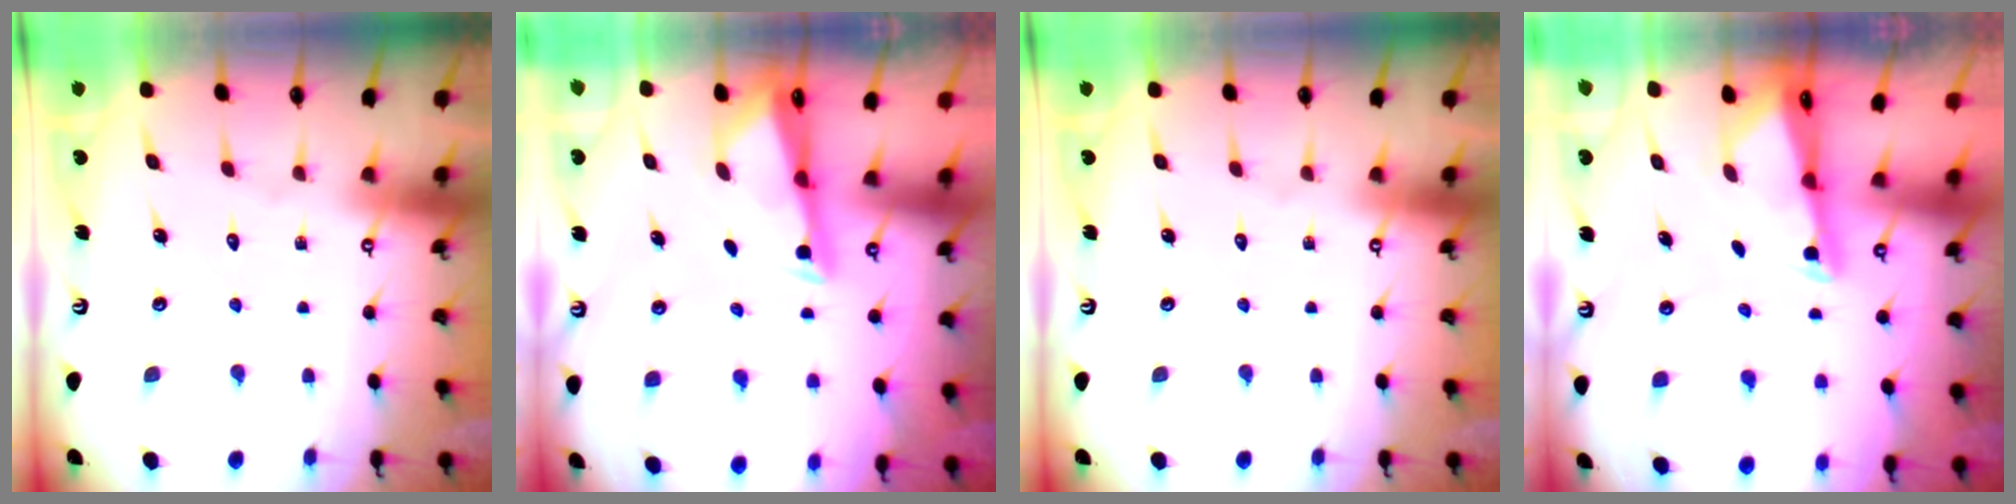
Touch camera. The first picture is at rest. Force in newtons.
{"total": 2.5, "press": 2.5, "slide": 0.4}
{"total": 0.0}
{"total": 1.8, "press": 1.7, "slide": 0.4}